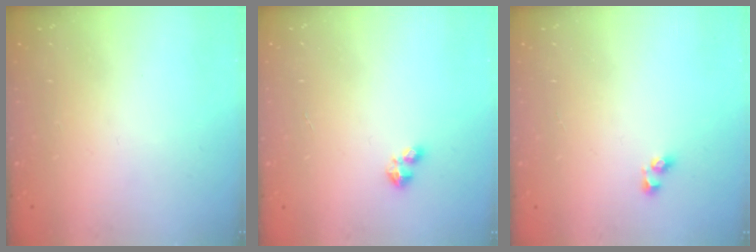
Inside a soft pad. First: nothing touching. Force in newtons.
{"total": 2.4, "press": 2.4, "slide": 0.4}
{"total": 4.0, "press": 3.7, "slide": 1.6}